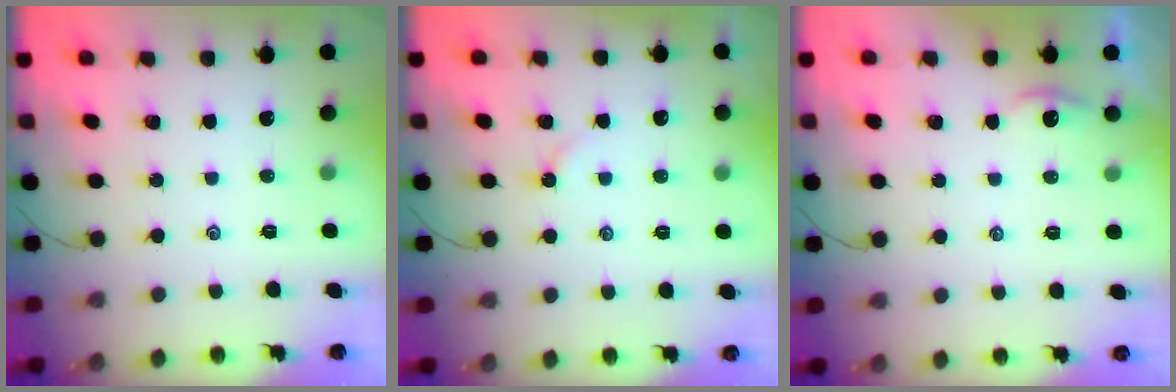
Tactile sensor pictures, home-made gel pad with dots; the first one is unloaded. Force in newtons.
{"total": 2.1, "press": 2.1, "slide": 0.2}
{"total": 2.0, "press": 2.0, "slide": 0.1}